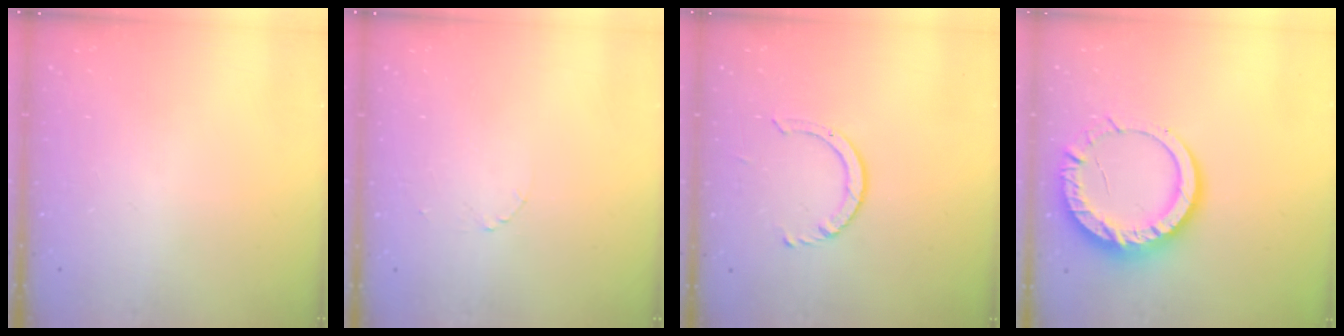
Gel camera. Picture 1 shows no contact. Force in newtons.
{"total": 1.3, "press": 1.3, "slide": 0.1}
{"total": 4.2, "press": 4.2, "slide": 0.3}
{"total": 14.0, "press": 13.9, "slide": 1.4}